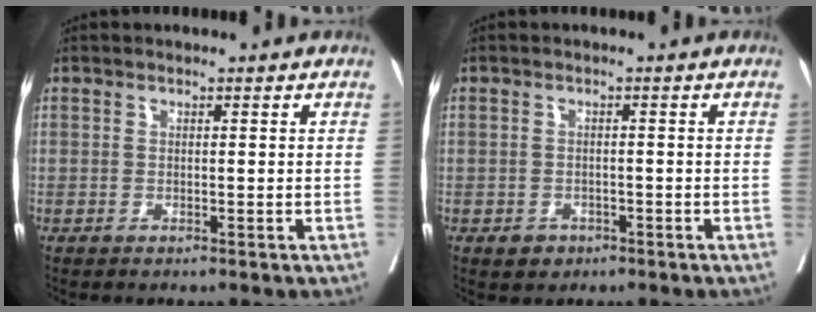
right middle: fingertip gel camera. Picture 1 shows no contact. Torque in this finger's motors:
{"motor_torque": [0.39, -0.34, 0.11, 0.00]}